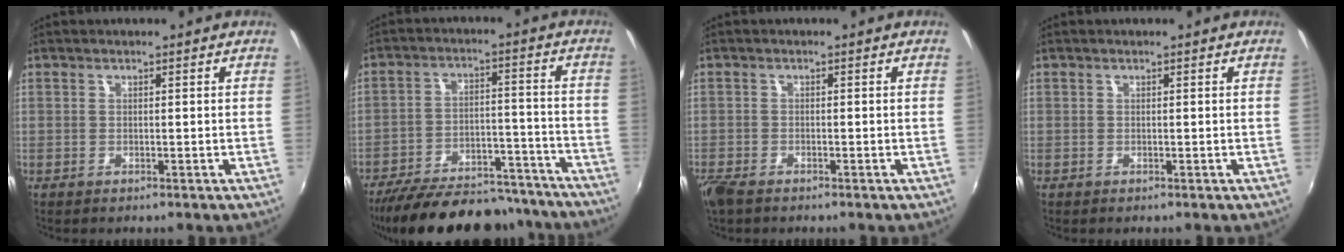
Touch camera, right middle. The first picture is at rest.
{"total": 26.2, "force": [-22.6, 8.3, 10.2], "torque": [-0.197, 0.009, -0.300]}
{"total": 3.8, "force": [-3.0, 1.3, 2.0], "torque": [-0.053, -0.016, -0.062]}
{"total": 0.0}